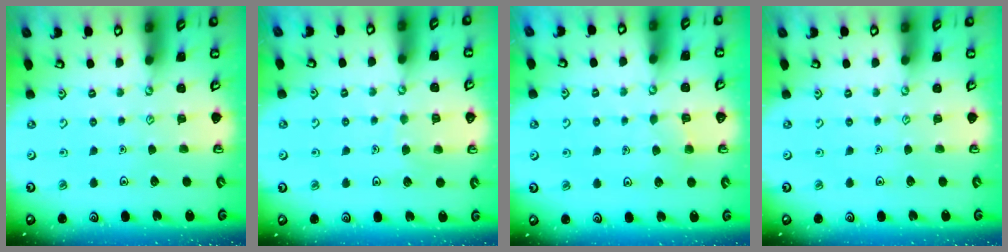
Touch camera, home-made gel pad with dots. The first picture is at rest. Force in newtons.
{"total": 3.5, "press": 3.5, "slide": 0.3}
{"total": 4.9, "press": 4.8, "slide": 0.4}
{"total": 0.0}